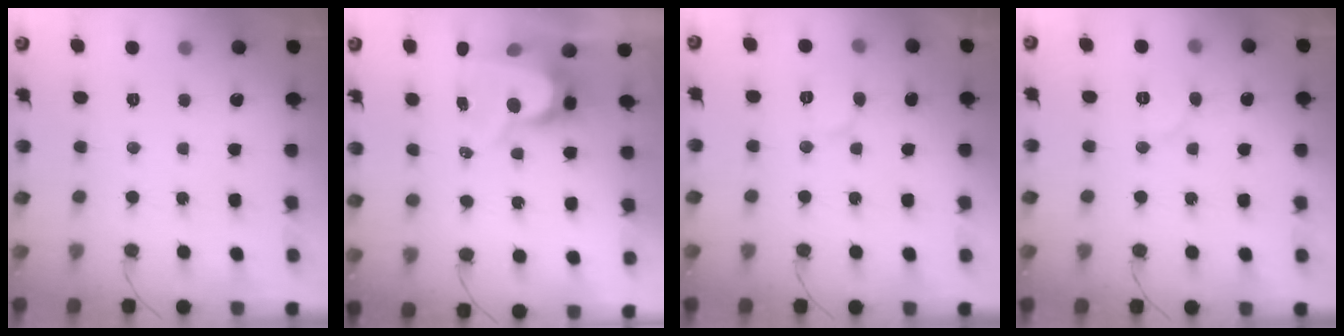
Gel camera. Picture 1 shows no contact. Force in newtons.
{"total": 8.7, "press": 8.6, "slide": 0.8}
{"total": 6.1, "press": 6.1, "slide": 0.2}
{"total": 5.0, "press": 4.9, "slide": 0.5}